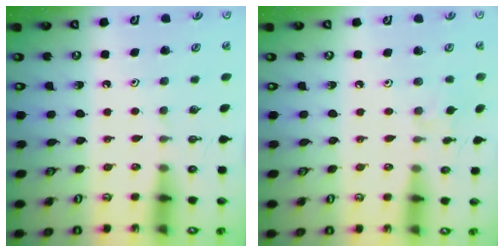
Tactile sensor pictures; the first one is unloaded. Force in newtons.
{"total": 2.9, "press": 2.8, "slide": 0.6}